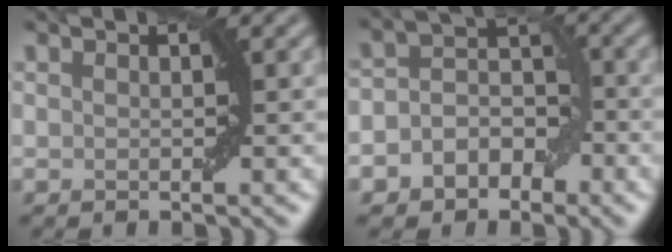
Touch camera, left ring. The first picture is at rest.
{"total": 4.6, "force": [-2.0, 3.6, 2.0], "torque": [0.000, 0.007, -0.045]}